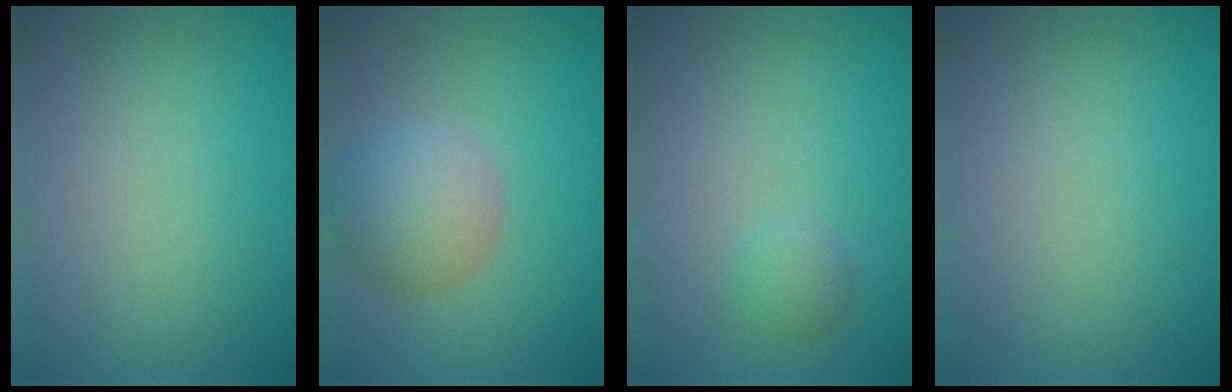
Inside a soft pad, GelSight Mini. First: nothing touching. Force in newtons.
{"total": 5.1, "press": 5.0, "slide": 0.3}
{"total": 1.3, "press": 1.3, "slide": 0.1}
{"total": 0.0}